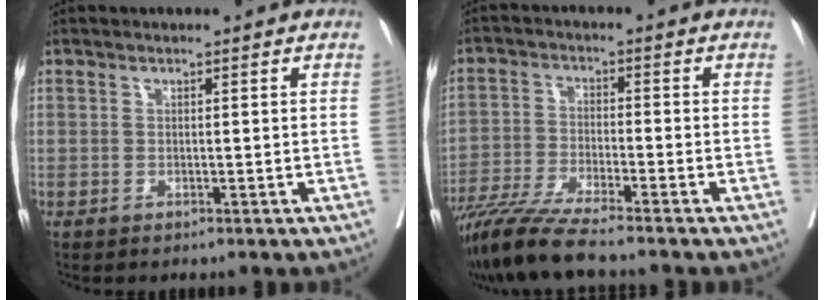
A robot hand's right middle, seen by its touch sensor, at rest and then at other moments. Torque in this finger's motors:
{"motor_torque": [1.03, -1.11, 0.44, 0.15]}